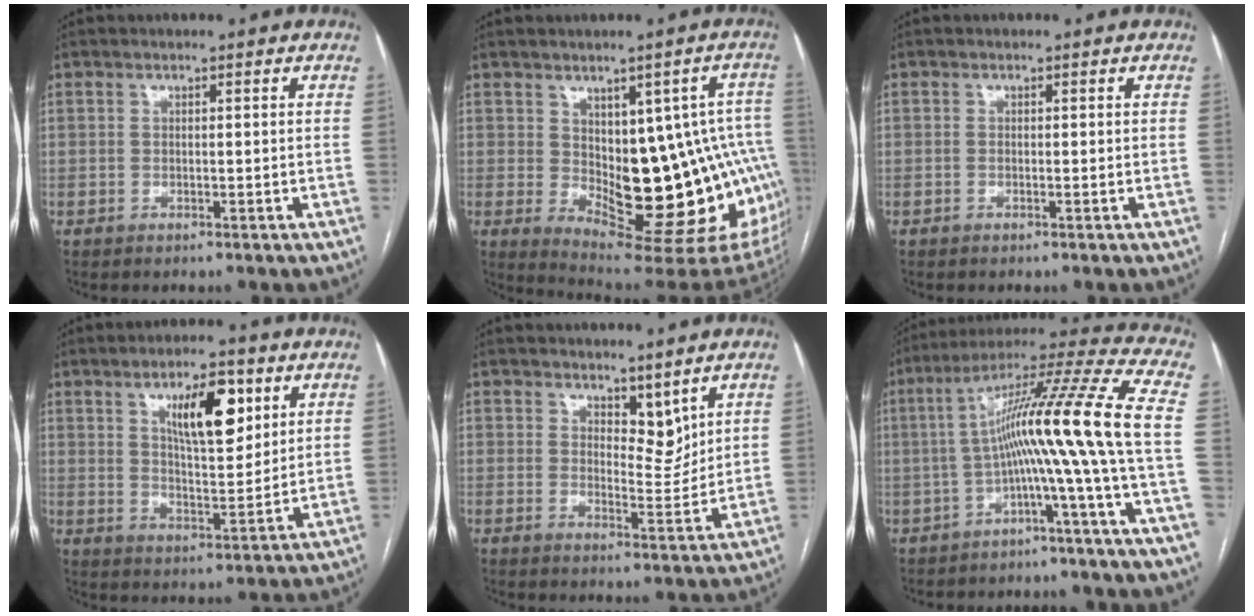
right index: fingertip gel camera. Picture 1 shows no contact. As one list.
[{"total": 21.5, "force": [-1.4, 8.2, 19.8], "torque": [-0.179, 0.014, 0.008]}, {"total": 0.0}, {"total": 10.6, "force": [4.8, 3.4, 8.9], "torque": [-0.147, 0.004, 0.083]}, {"total": 4.9, "force": [3.6, 2.3, 2.3], "torque": [-0.030, -0.010, 0.065]}, {"total": 14.7, "force": [-2.4, -2.5, 14.3], "torque": [-0.220, 0.035, -0.048]}]